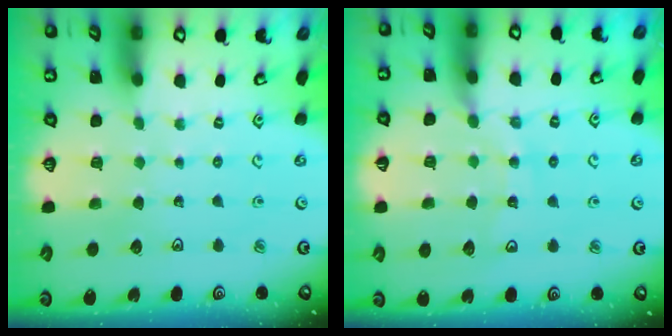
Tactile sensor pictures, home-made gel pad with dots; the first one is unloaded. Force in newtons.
{"total": 11.8, "press": 11.7, "slide": 1.4}